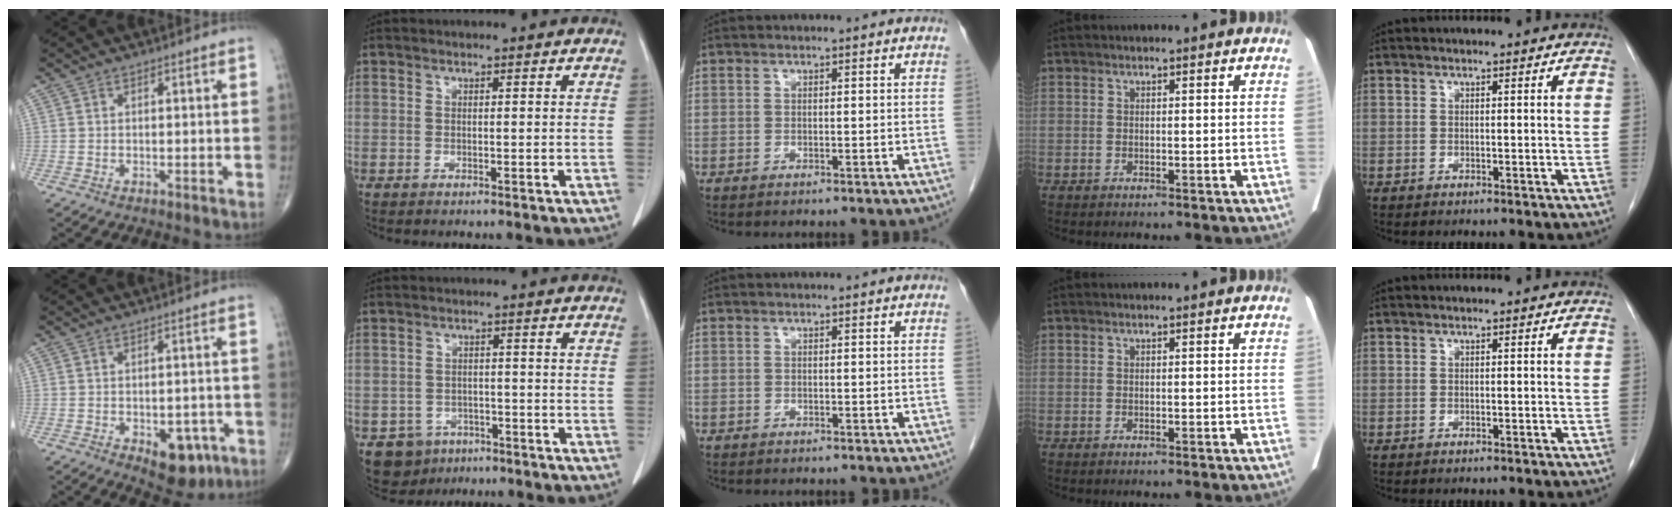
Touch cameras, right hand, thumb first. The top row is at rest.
{"thumb": {"total": 8.3, "force": [-3.6, 4.7, 5.8], "torque": [-0.046, 0.014, -0.036]}, "index": {"total": 5.6, "force": [-3.2, 4.4, 0.9], "torque": [-0.014, 0.008, -0.044]}, "middle": {"total": 0.6, "force": [-0.4, 0.4, 0.0], "torque": [-0.005, 0.003, -0.008]}}